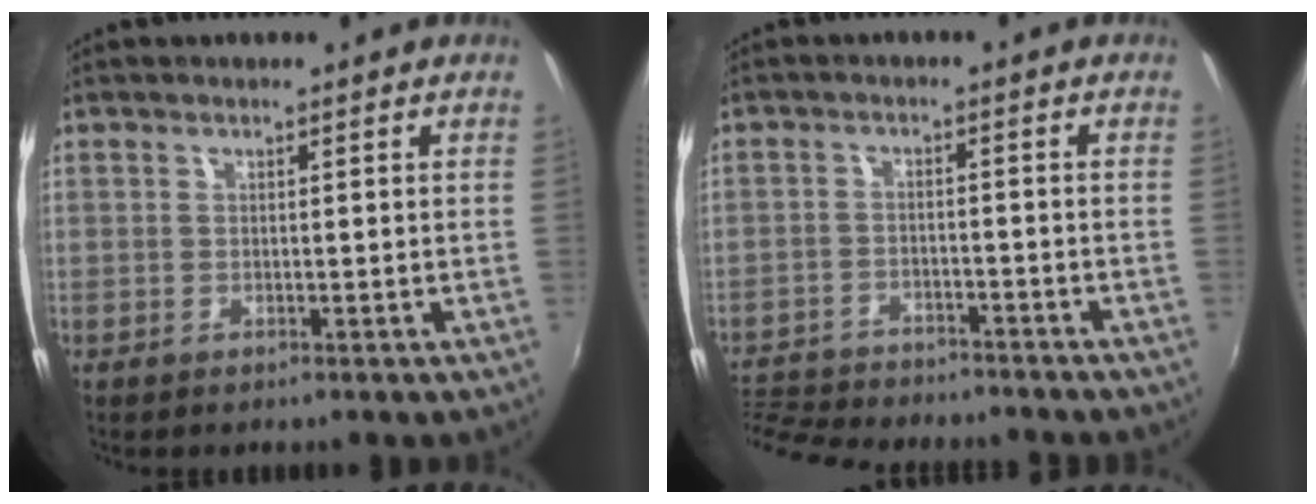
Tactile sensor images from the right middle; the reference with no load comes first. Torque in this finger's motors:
{"motor_torque": [0.92, -1.22, 0.35, 0.08]}